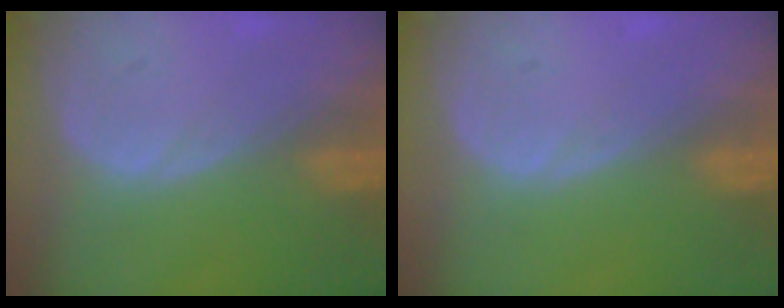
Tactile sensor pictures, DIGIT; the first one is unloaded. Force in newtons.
{"total": 0.0}